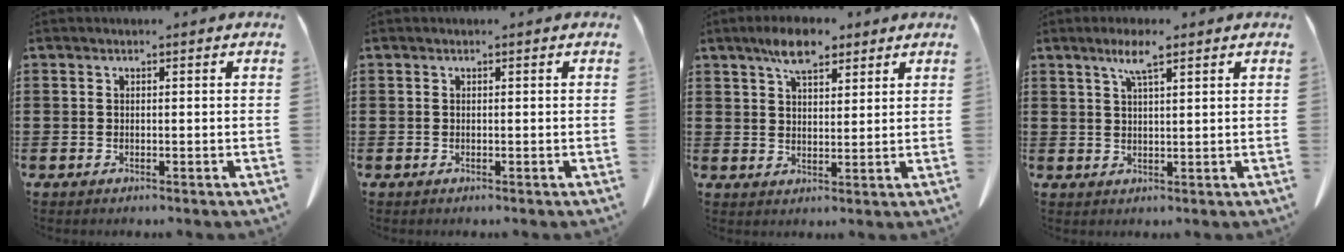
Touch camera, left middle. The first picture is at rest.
{"total": 0.0}
{"total": 6.8, "force": [4.9, 2.7, 4.0], "torque": [-0.081, -0.003, 0.088]}
{"total": 4.4, "force": [2.7, 0.6, 3.3], "torque": [-0.072, 0.007, 0.046]}